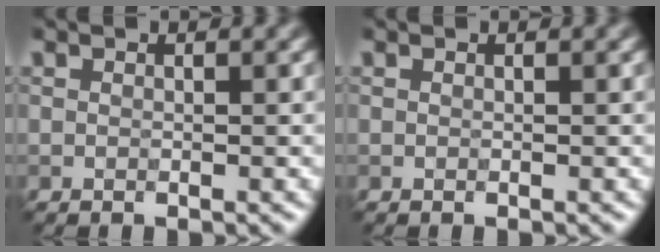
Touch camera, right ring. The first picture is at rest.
{"total": 0.0}